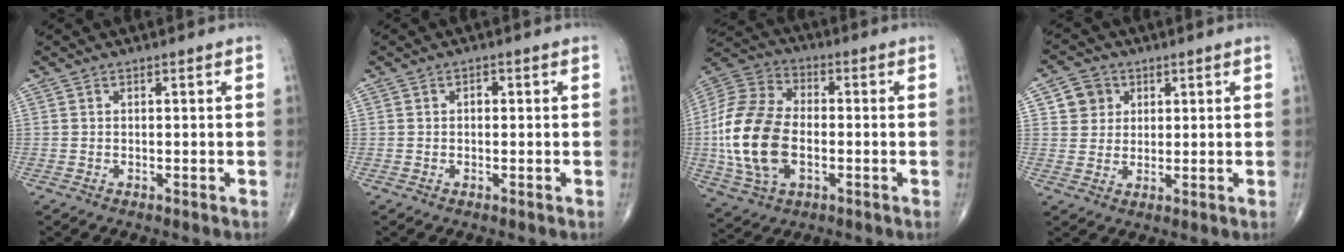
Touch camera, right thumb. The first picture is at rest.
{"total": 1.1, "force": [0.1, 0.8, 0.8], "torque": [-0.008, 0.005, -0.001]}
{"total": 19.1, "force": [-2.4, 11.7, 14.9], "torque": [-0.311, 0.011, -0.043]}
{"total": 5.4, "force": [2.0, 4.9, 1.3], "torque": [0.005, -0.005, 0.032]}